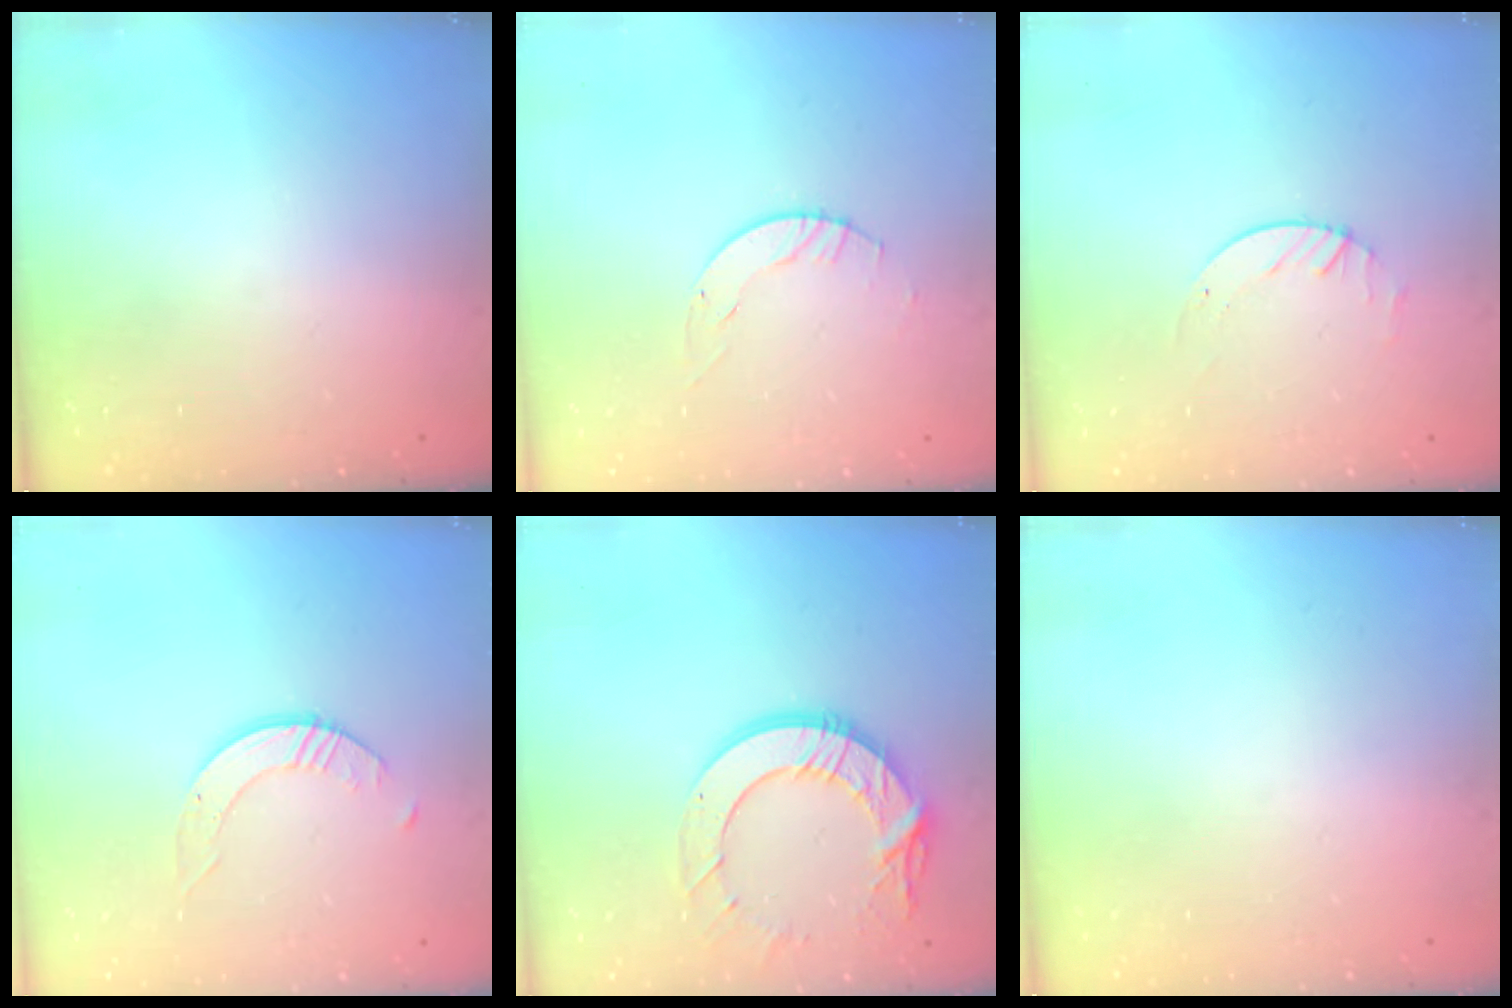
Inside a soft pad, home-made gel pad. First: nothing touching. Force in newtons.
{"total": 2.9, "press": 2.9, "slide": 0.4}
{"total": 1.7, "press": 1.7, "slide": 0.2}
{"total": 3.0, "press": 3.0, "slide": 0.2}
{"total": 14.5, "press": 14.5, "slide": 1.3}
{"total": 0.0}